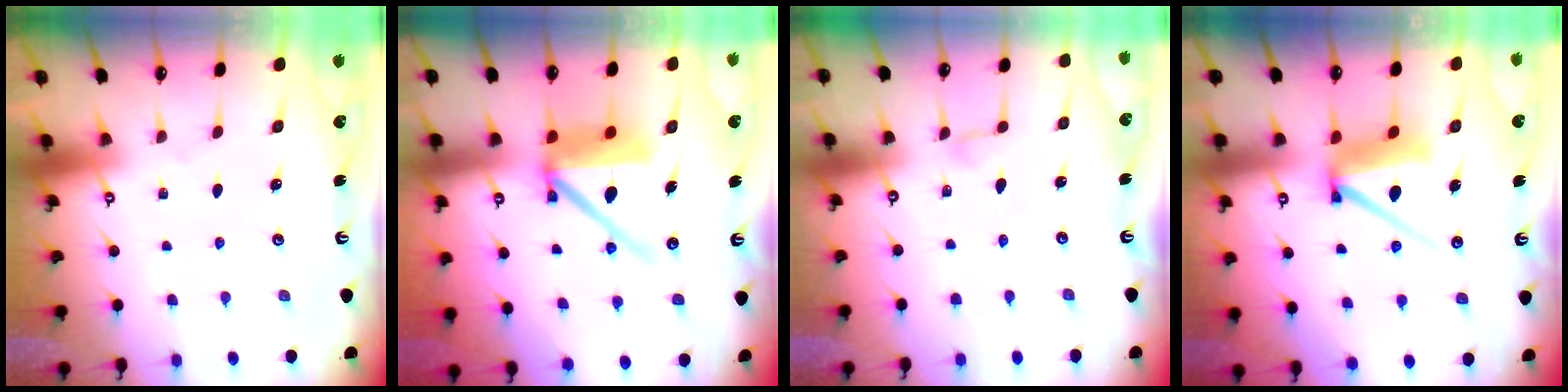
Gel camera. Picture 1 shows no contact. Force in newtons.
{"total": 11.7, "press": 11.6, "slide": 1.5}
{"total": 2.9, "press": 2.9, "slide": 0.2}
{"total": 9.4, "press": 9.4, "slide": 1.1}